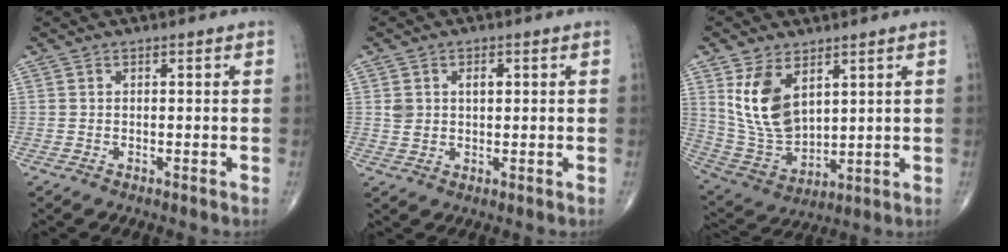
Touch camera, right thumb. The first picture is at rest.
{"total": 3.7, "force": [1.0, 2.6, 2.5], "torque": [-0.037, 0.002, 0.022]}
{"total": 12.9, "force": [5.1, 7.5, 9.1], "torque": [-0.159, -0.027, 0.122]}